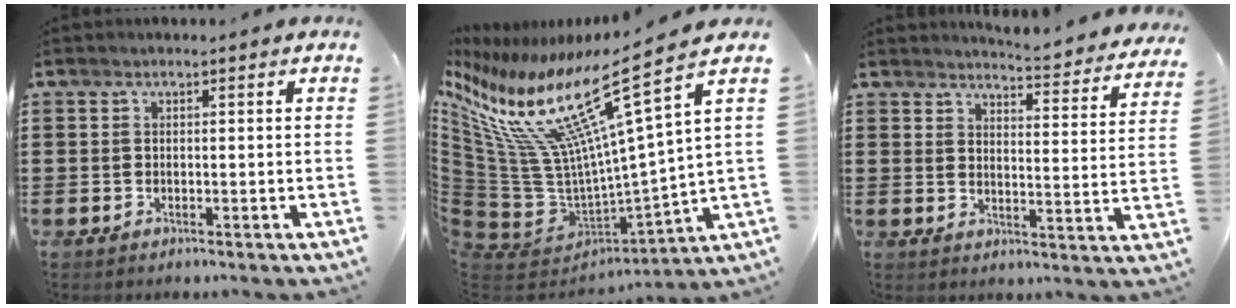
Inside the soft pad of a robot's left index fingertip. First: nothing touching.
{"total": 17.6, "force": [11.1, 3.8, 13.2], "torque": [-0.300, -0.087, 0.174]}
{"total": 4.4, "force": [4.2, -0.4, 1.0], "torque": [-0.024, -0.039, 0.067]}